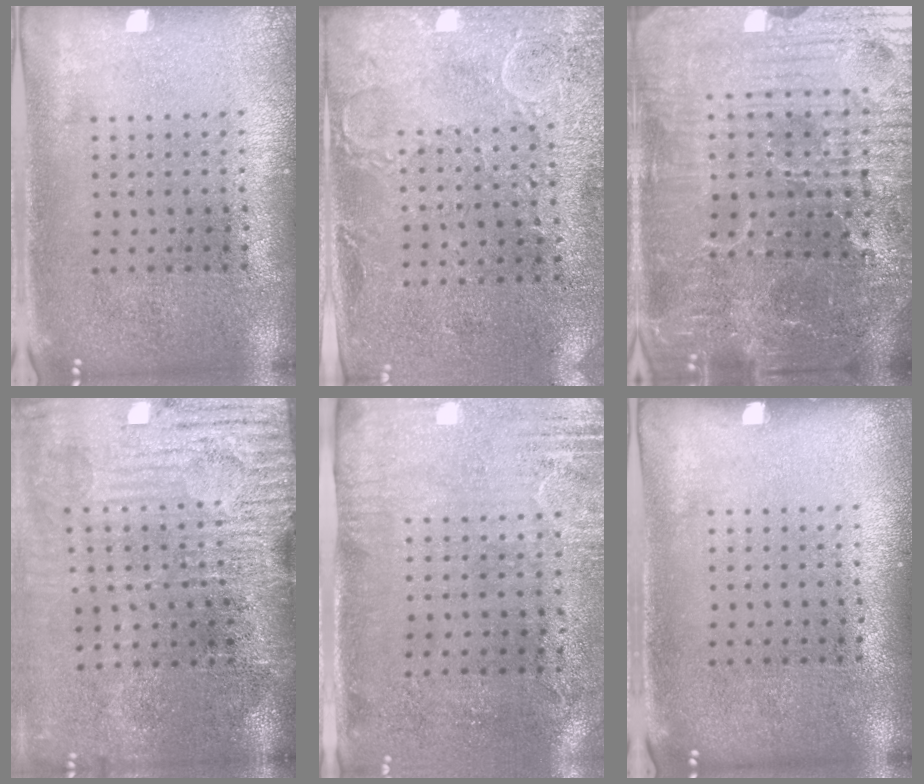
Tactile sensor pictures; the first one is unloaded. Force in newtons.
{"total": 2.8, "press": 2.5, "slide": 1.2}
{"total": 6.1, "press": 5.8, "slide": 2.0}
{"total": 4.8, "press": 4.0, "slide": 2.6}
{"total": 3.0, "press": 2.5, "slide": 1.8}
{"total": 0.0}